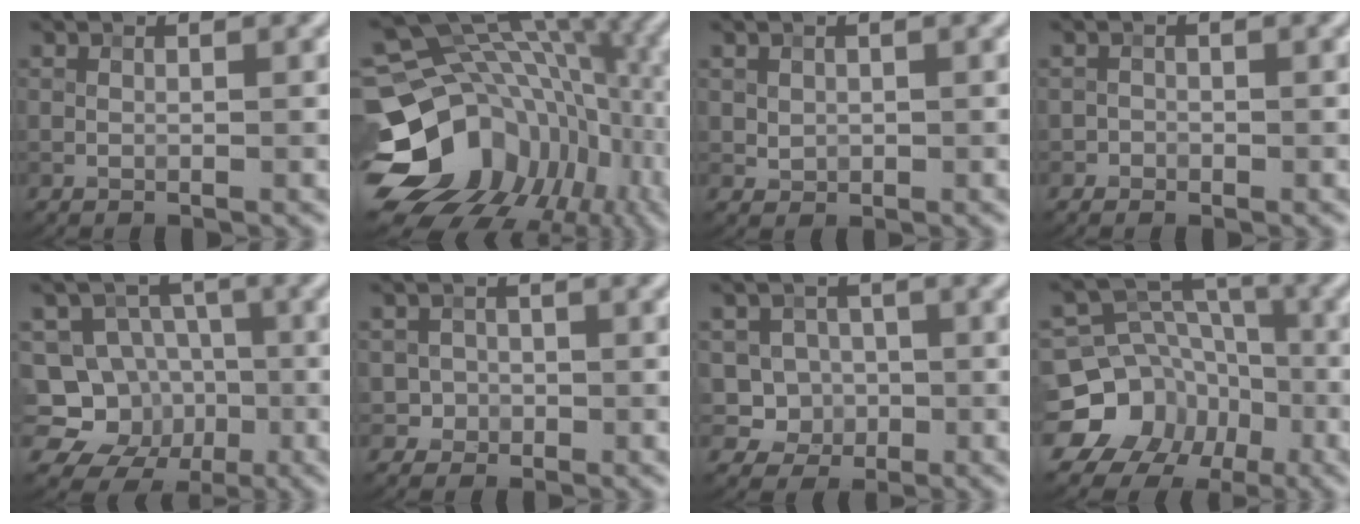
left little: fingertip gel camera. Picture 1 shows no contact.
{"total": 17.4, "force": [-3.8, 13.3, 10.5], "torque": [-0.178, -0.013, -0.040]}
{"total": 1.1, "force": [0.4, 1.0, 0.4], "torque": [-0.013, -0.006, 0.016]}
{"total": 0.7, "force": [-0.4, 0.6, -0.1], "torque": [0.012, -0.001, -0.009]}
{"total": 11.2, "force": [-3.7, 10.0, 3.3], "torque": [-0.058, 0.007, -0.081]}
{"total": 2.1, "force": [0.1, 2.0, 0.4], "torque": [0.005, 0.000, 0.007]}
{"total": 4.3, "force": [0.0, 4.1, 1.4], "torque": [-0.009, 0.011, -0.012]}
{"total": 12.6, "force": [-5.7, 10.6, 3.7], "torque": [-0.060, -0.015, -0.113]}